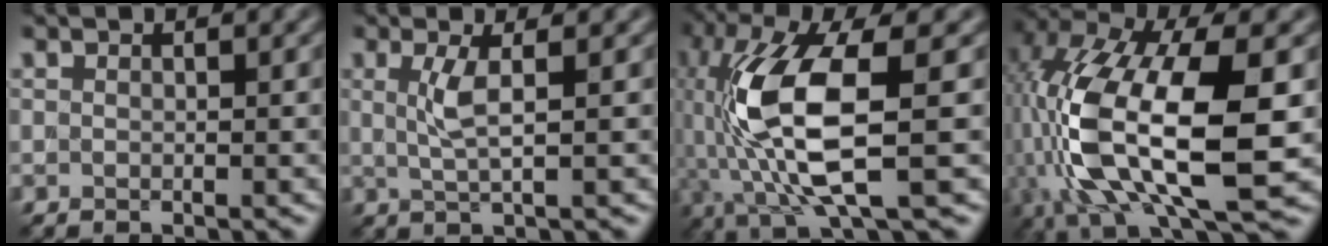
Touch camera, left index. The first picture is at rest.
{"total": 2.5, "force": [0.5, 0.5, 2.4], "torque": [-0.051, -0.002, 0.010]}
{"total": 10.9, "force": [-1.2, 3.4, 10.3], "torque": [-0.223, 0.002, -0.021]}
{"total": 15.2, "force": [-1.9, 6.8, 13.5], "torque": [-0.290, -0.006, -0.035]}